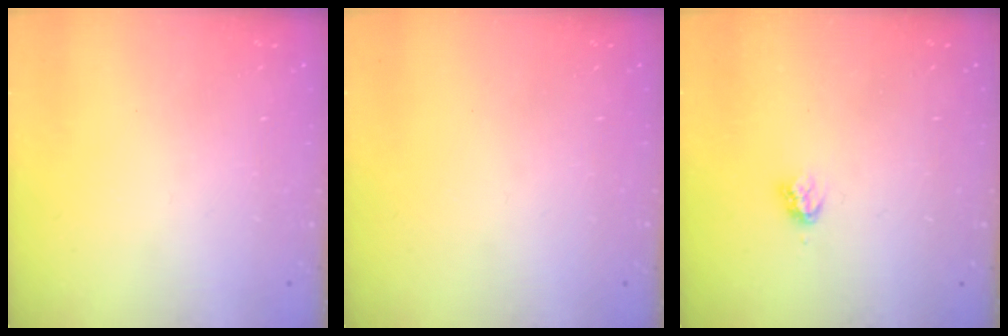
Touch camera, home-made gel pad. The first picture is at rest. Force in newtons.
{"total": 0.0}
{"total": 3.3, "press": 3.3, "slide": 0.3}